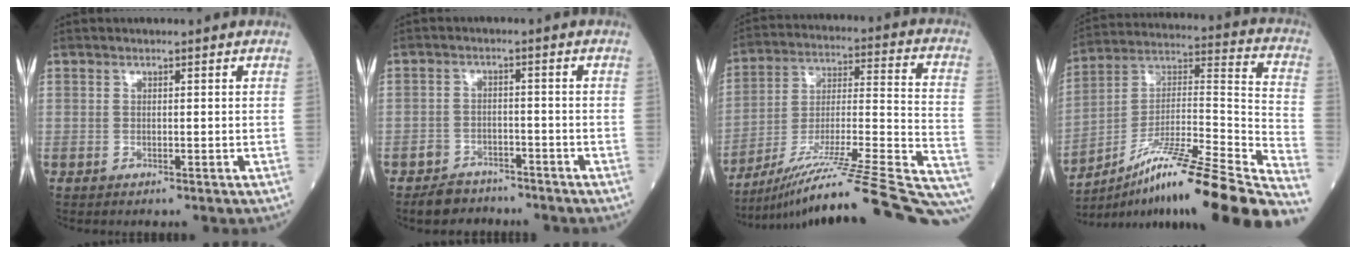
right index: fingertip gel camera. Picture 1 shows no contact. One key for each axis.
{"total": 4.5, "fx": -3.8, "fy": 2.4, "fz": 0.4, "tx": -0.010, "ty": 0.004, "tz": -0.064}
{"total": 29.2, "fx": -24.1, "fy": -0.2, "fz": 16.6, "tx": -0.175, "ty": -0.015, "tz": -0.364}
{"total": 27.5, "fx": -20.8, "fy": 0.1, "fz": 18.0, "tx": -0.217, "ty": 0.001, "tz": -0.342}